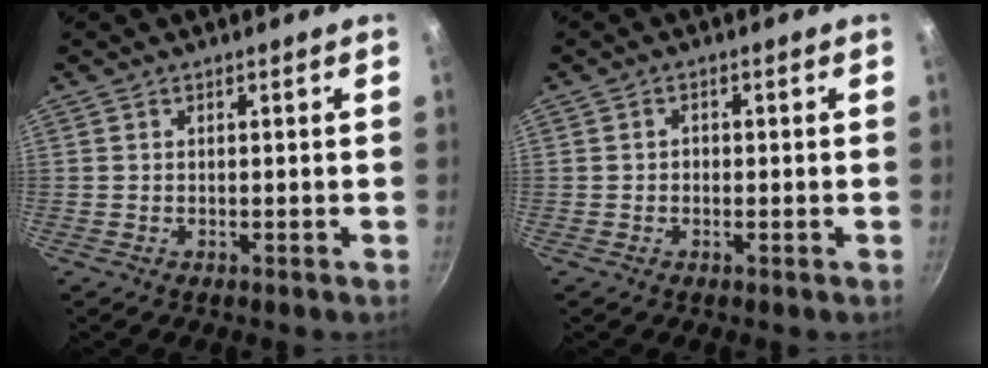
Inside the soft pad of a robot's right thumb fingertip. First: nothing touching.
{"total": 1.3, "force": [-0.1, 1.2, 0.6], "torque": [-0.008, 0.006, -0.005]}